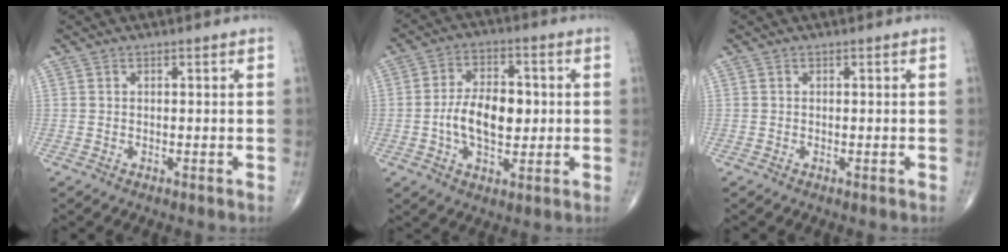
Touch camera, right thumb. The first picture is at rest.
{"total": 11.1, "force": [-0.5, 6.3, 9.1], "torque": [-0.142, 0.011, -0.012]}
{"total": 0.0}